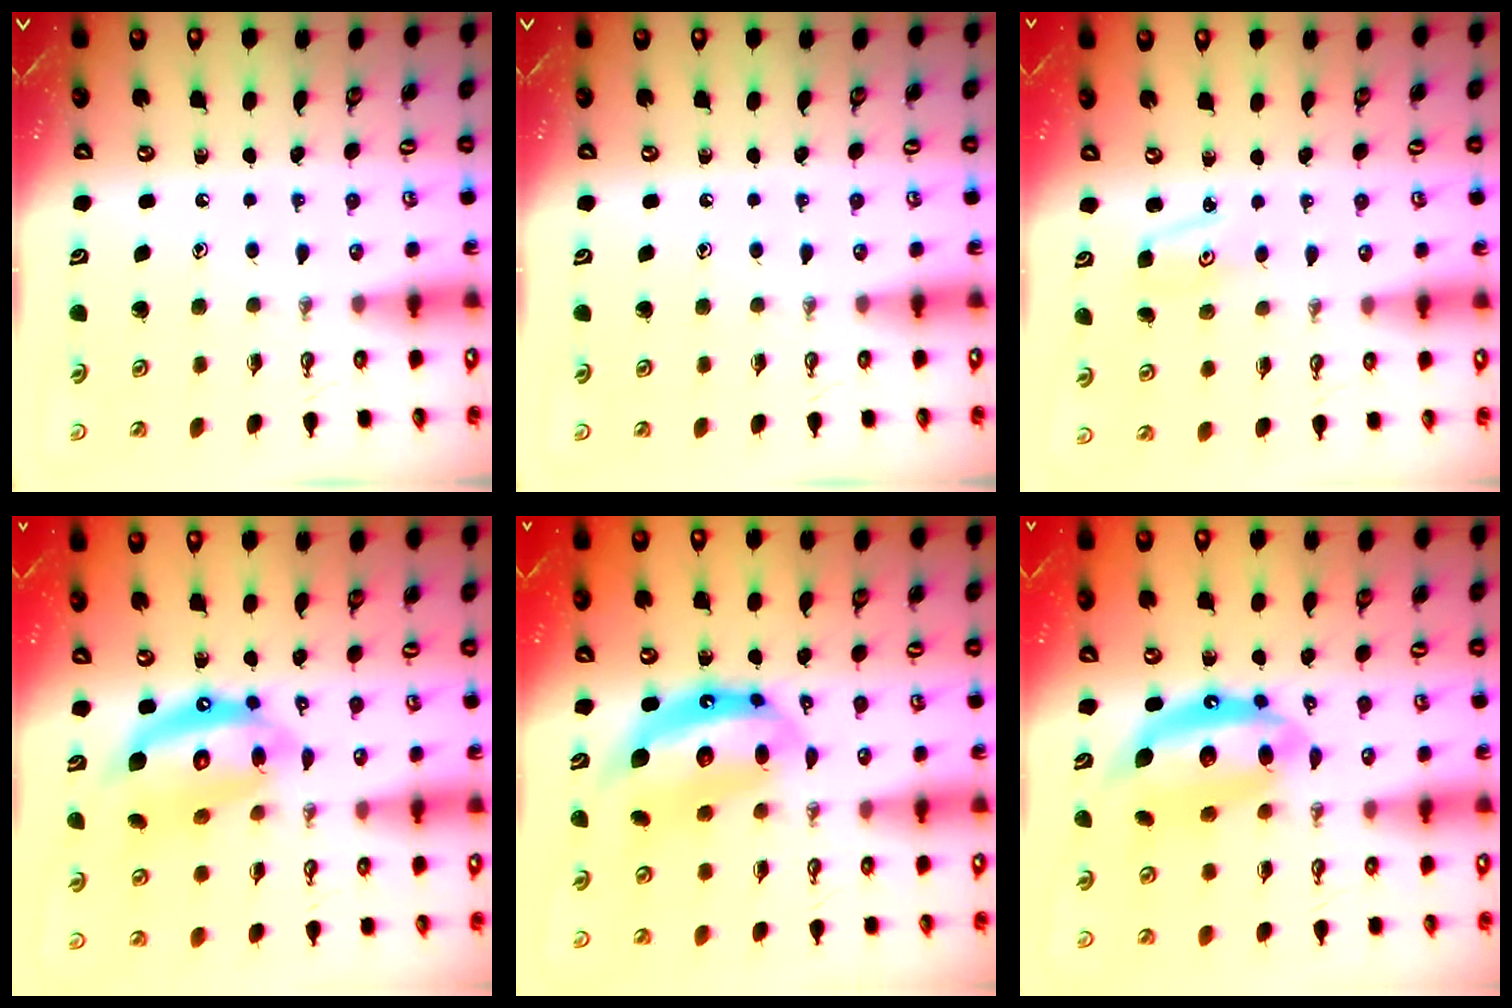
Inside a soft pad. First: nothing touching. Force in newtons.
{"total": 0.0}
{"total": 2.9, "press": 2.9, "slide": 0.3}
{"total": 14.7, "press": 14.6, "slide": 1.4}
{"total": 14.3, "press": 14.2, "slide": 1.7}
{"total": 14.8, "press": 14.7, "slide": 1.7}